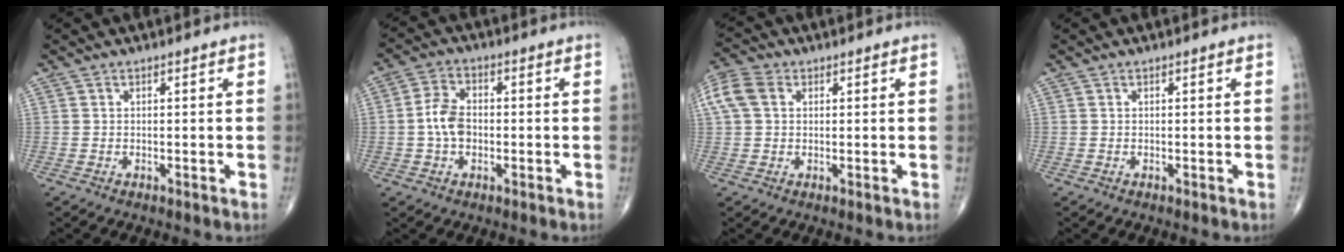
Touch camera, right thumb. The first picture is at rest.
{"total": 6.2, "force": [-0.7, 4.3, 4.5], "torque": [-0.081, 0.016, -0.019]}
{"total": 8.7, "force": [2.4, 6.5, 5.3], "torque": [-0.134, 0.025, 0.048]}
{"total": 0.0}